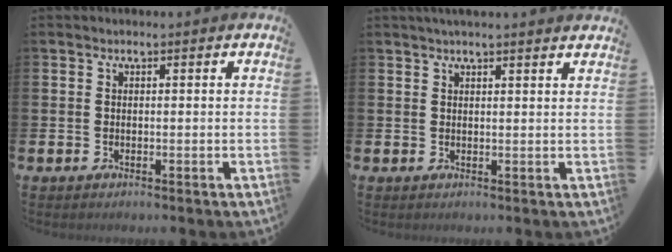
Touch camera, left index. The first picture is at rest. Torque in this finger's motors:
{"motor_torque": [0.98, -1.16, 0.17, 0.13]}